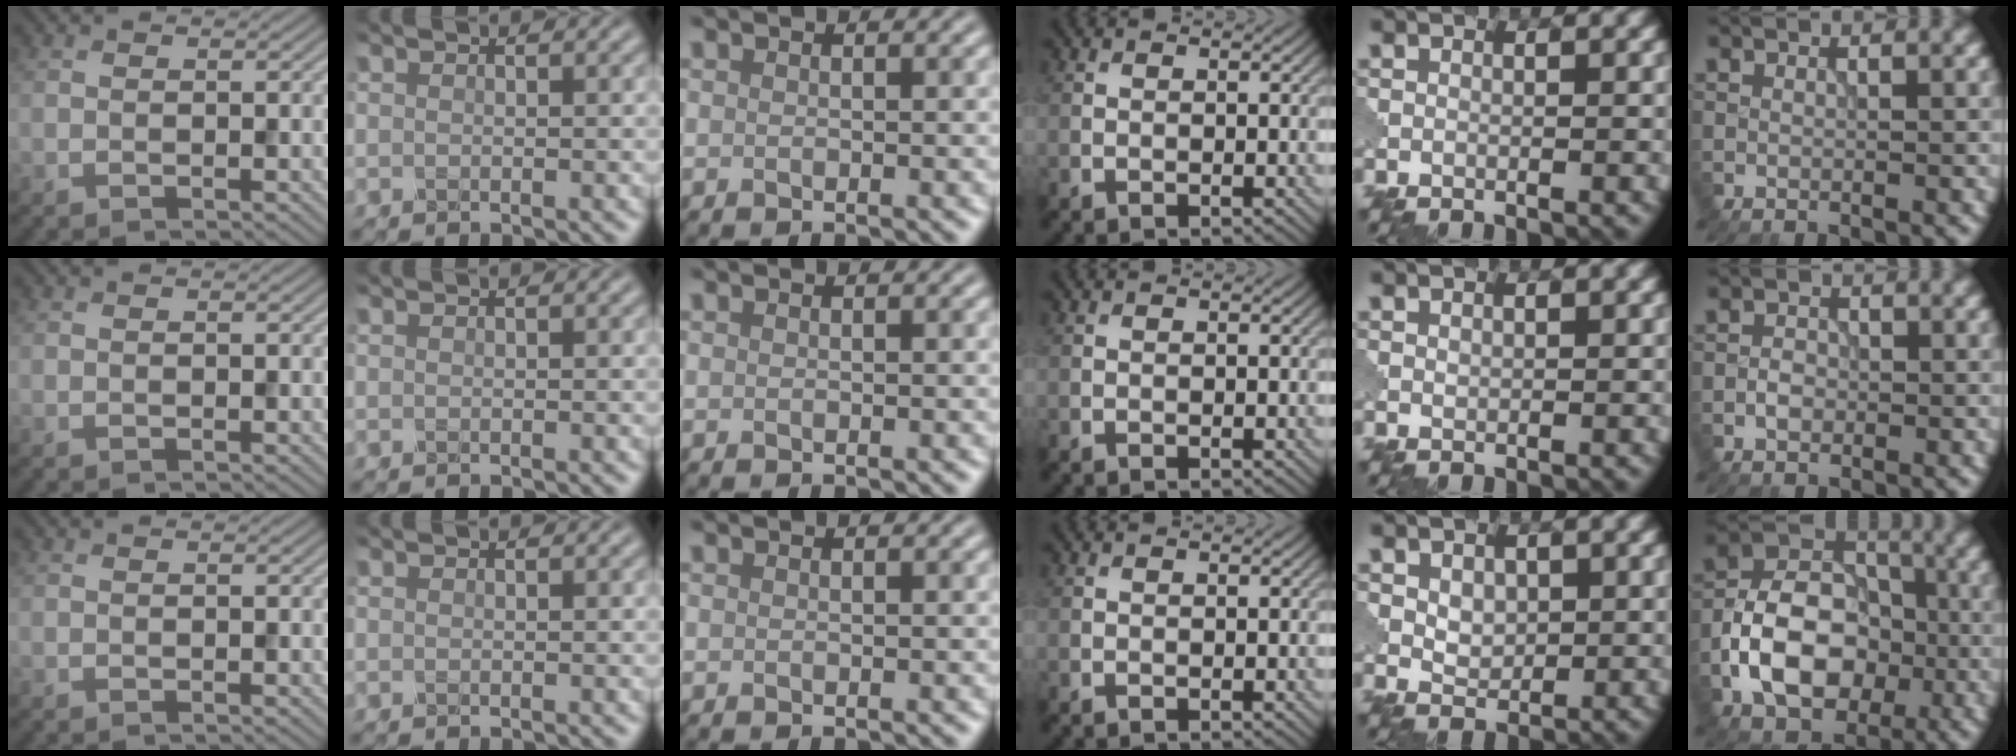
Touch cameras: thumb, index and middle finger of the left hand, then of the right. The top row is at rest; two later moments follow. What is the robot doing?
{"motion": "close", "object": "eyeshadow palette"}